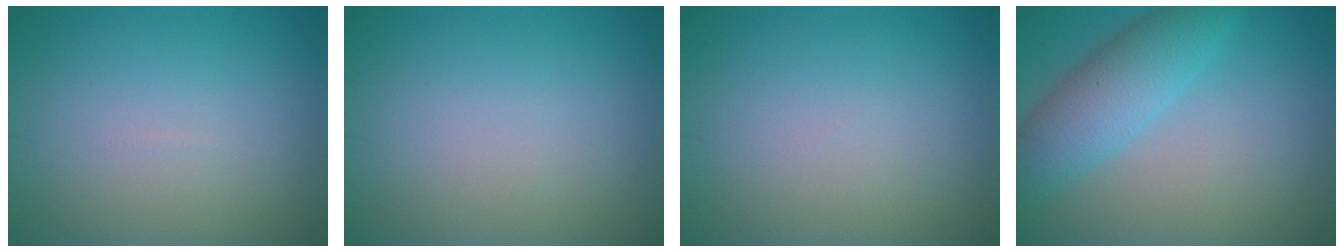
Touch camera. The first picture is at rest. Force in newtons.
{"total": 0.0}
{"total": 0.0}
{"total": 5.0, "press": 5.0, "slide": 0.2}